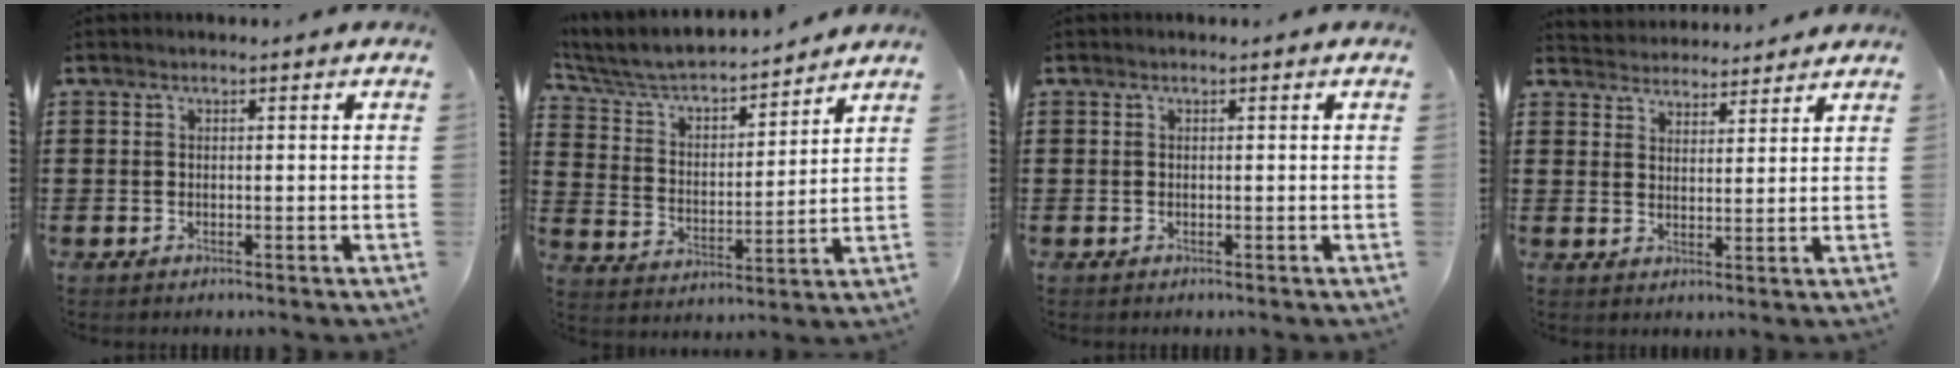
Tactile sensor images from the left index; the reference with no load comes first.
{"total": 5.5, "force": [5.0, 1.2, 1.9], "torque": [-0.061, -0.034, 0.079]}
{"total": 0.0}
{"total": 3.4, "force": [3.3, 0.5, -0.6], "torque": [-0.003, -0.012, 0.062]}